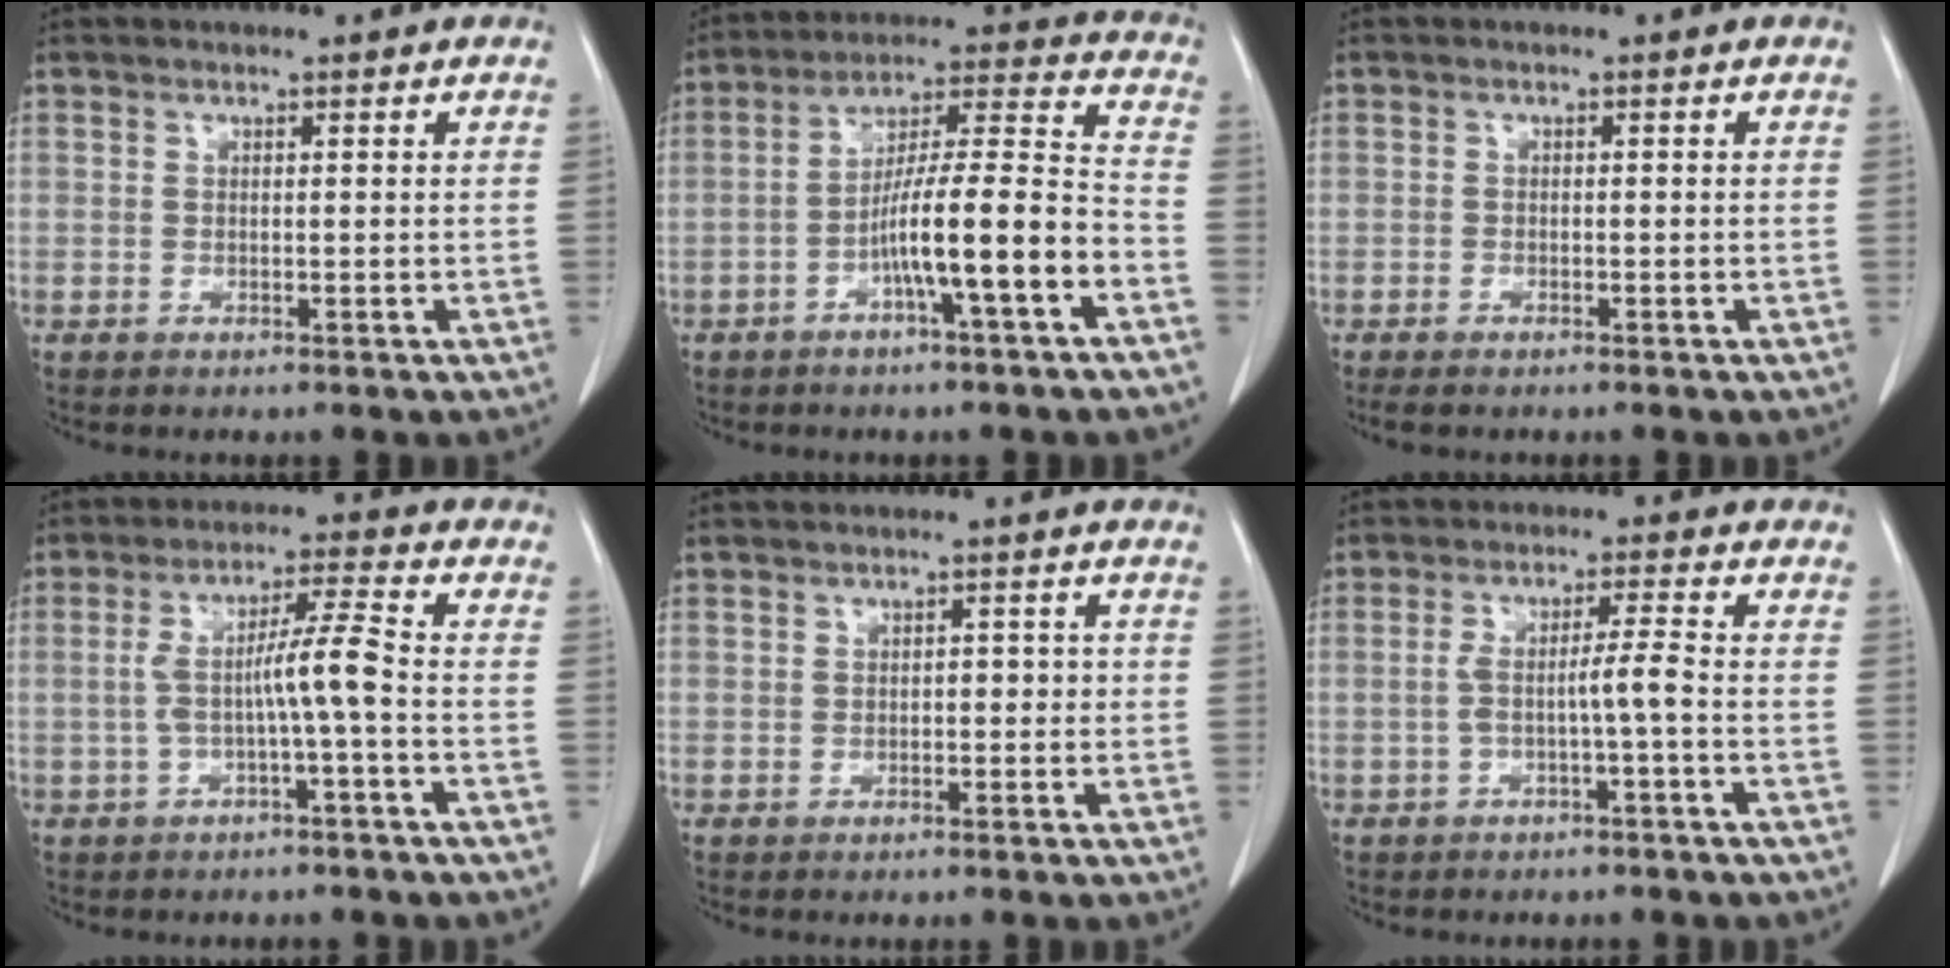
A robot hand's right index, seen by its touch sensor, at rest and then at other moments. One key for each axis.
{"total": 13.5, "fx": -5.2, "fy": 0.6, "fz": 12.4, "tx": -0.213, "ty": 0.019, "tz": -0.085}
{"total": 3.6, "fx": -2.6, "fy": 1.5, "fz": 2.0, "tx": -0.041, "ty": -0.006, "tz": -0.037}
{"total": 6.9, "fx": -1.3, "fy": 0.1, "fz": 6.8, "tx": -0.132, "ty": 0.024, "tz": -0.019}
{"total": 2.5, "fx": -0.2, "fy": 1.4, "fz": 2.0, "tx": -0.034, "ty": 0.018, "tz": -0.001}
{"total": 4.4, "fx": -1.3, "fy": 0.1, "fz": 4.2, "tx": -0.083, "ty": 0.016, "tz": -0.018}